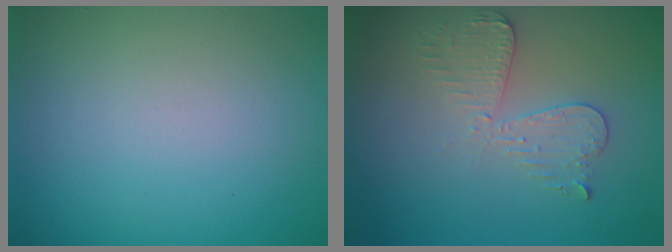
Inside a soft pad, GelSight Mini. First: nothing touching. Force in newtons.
{"total": 3.0, "press": 2.7, "slide": 1.2}